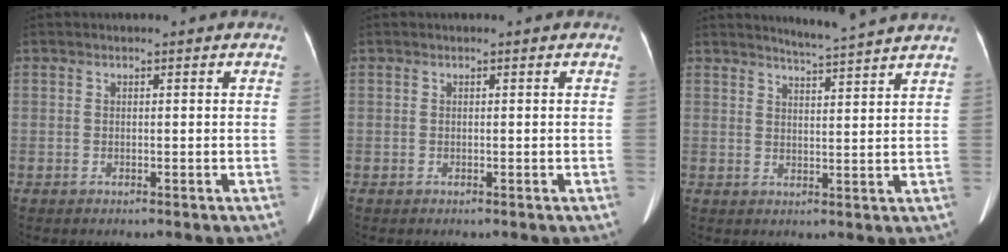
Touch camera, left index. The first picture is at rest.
{"total": 0.0}
{"total": 6.4, "force": [6.0, -1.5, 1.6], "torque": [-0.036, -0.004, 0.082]}